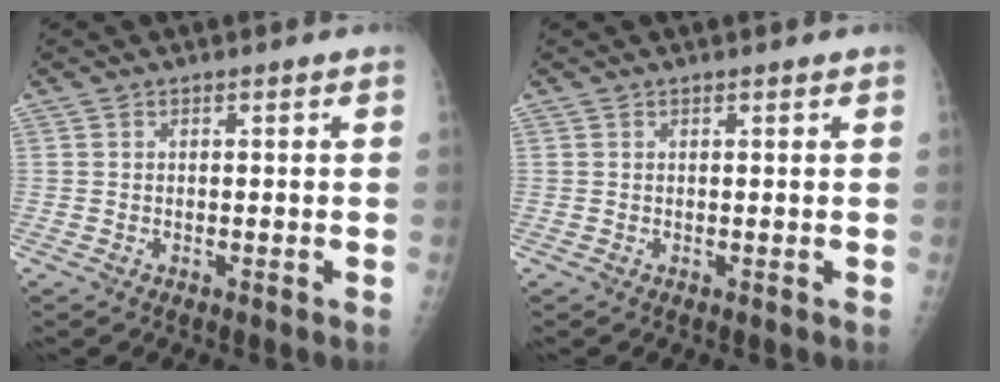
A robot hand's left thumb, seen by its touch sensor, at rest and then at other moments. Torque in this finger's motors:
{"motor_torque": [-0.16, 0.03, -0.06, -0.12, 0.00]}